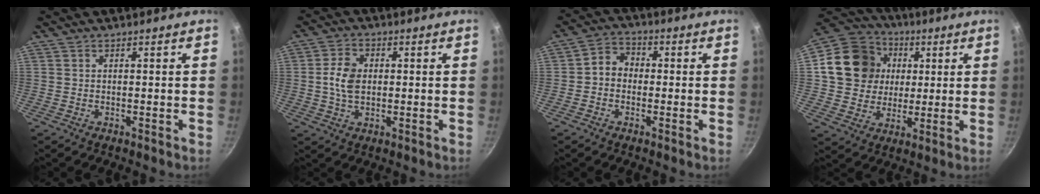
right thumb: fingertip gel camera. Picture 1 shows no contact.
{"total": 6.5, "force": [0.3, 4.4, 4.7], "torque": [-0.083, 0.008, 0.001]}
{"total": 4.6, "force": [-0.7, 3.9, 2.4], "torque": [-0.020, 0.018, -0.028]}
{"total": 16.4, "force": [2.9, 14.5, 7.3], "torque": [-0.110, 0.017, 0.045]}